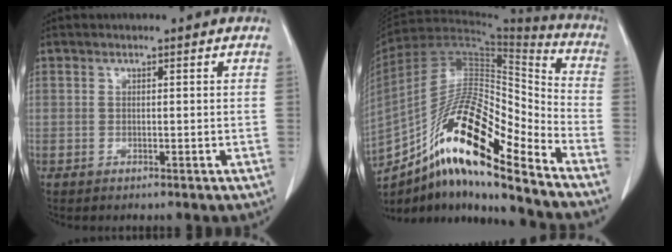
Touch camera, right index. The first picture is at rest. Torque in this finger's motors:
{"motor_torque": [0.77, -0.72, 0.82, 0.21]}